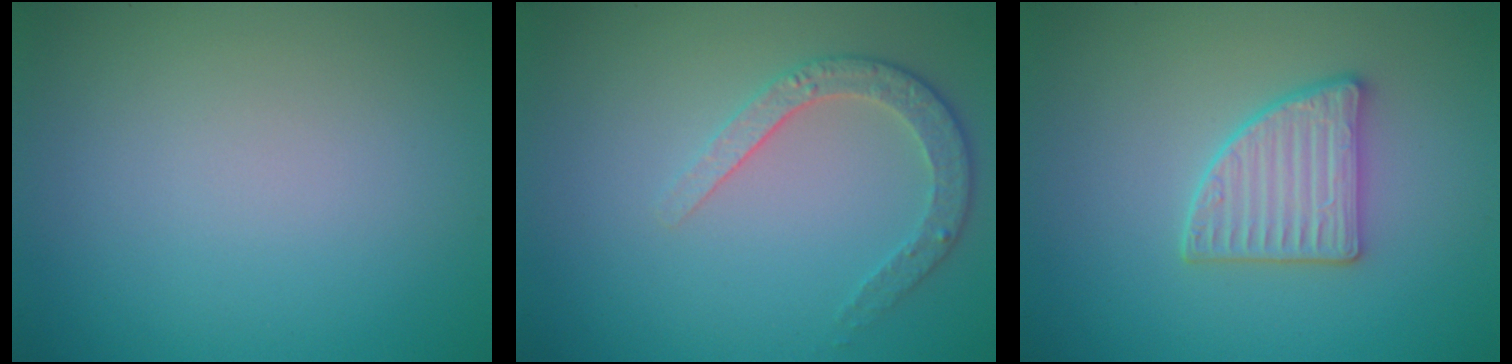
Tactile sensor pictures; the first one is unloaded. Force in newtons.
{"total": 2.6, "press": 2.5, "slide": 1.0}
{"total": 3.5, "press": 3.2, "slide": 1.5}